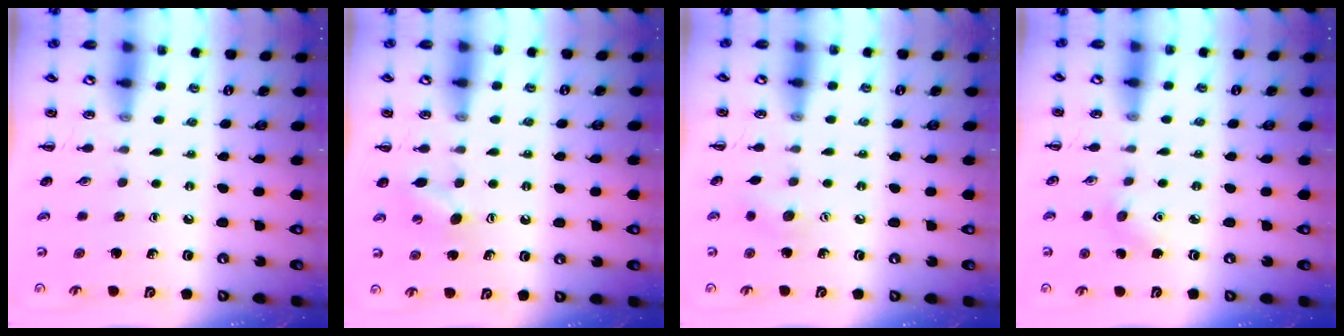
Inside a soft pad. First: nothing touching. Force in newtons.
{"total": 4.9, "press": 4.8, "slide": 0.9}
{"total": 6.1, "press": 6.0, "slide": 1.2}
{"total": 4.9, "press": 4.7, "slide": 1.4}